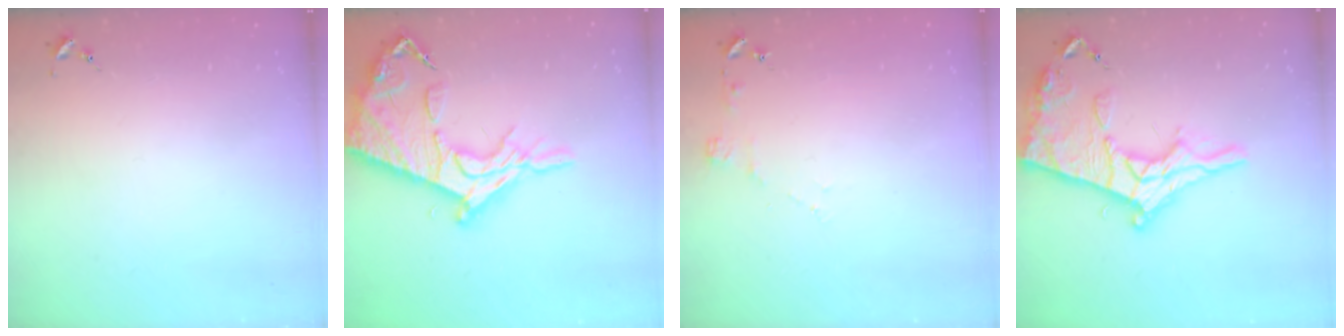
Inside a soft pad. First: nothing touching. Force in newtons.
{"total": 19.4, "press": 19.4, "slide": 1.4}
{"total": 4.0, "press": 3.9, "slide": 0.5}
{"total": 21.2, "press": 21.2, "slide": 1.8}